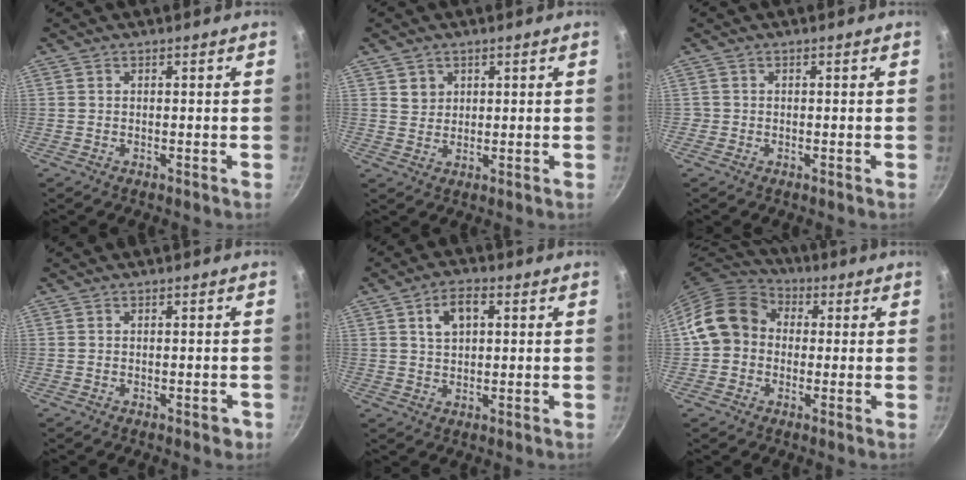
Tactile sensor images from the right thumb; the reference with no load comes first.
{"total": 2.9, "force": [1.3, 2.5, 0.7], "torque": [0.004, 0.003, 0.026]}
{"total": 0.8, "force": [-0.2, 0.7, 0.0], "torque": [0.001, 0.002, -0.006]}
{"total": 1.7, "force": [-0.8, 0.8, 1.2], "torque": [-0.007, 0.011, -0.002]}
{"total": 5.9, "force": [1.7, 3.5, 4.4], "torque": [-0.060, 0.007, 0.030]}
{"total": 12.0, "force": [0.5, 10.1, 6.4], "torque": [-0.083, 0.030, -0.012]}